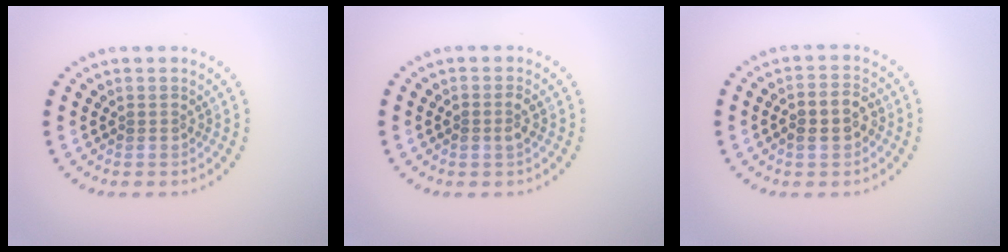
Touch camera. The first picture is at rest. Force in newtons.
{"total": 1.2, "press": 1.2, "slide": 0.1}
{"total": 3.0, "press": 2.9, "slide": 0.6}